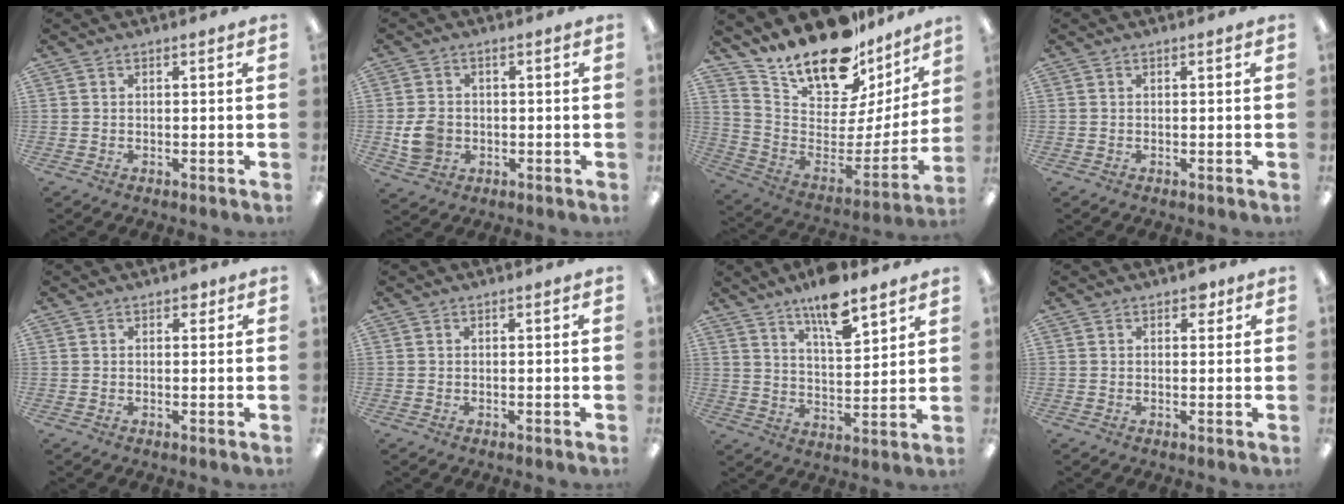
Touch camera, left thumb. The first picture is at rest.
{"total": 5.9, "force": [-0.8, 4.9, 3.1], "torque": [-0.052, 0.001, -0.016]}
{"total": 19.8, "force": [16.9, 7.2, 7.4], "torque": [-0.147, -0.132, 0.301]}
{"total": 0.0}
{"total": 1.6, "force": [0.9, 1.0, 0.9], "torque": [-0.002, -0.004, 0.012]}
{"total": 0.0}
{"total": 11.5, "force": [8.9, 3.5, 6.4], "torque": [-0.100, -0.053, 0.153]}
{"total": 2.5, "force": [1.4, 1.6, 1.3], "torque": [-0.004, -0.005, 0.019]}